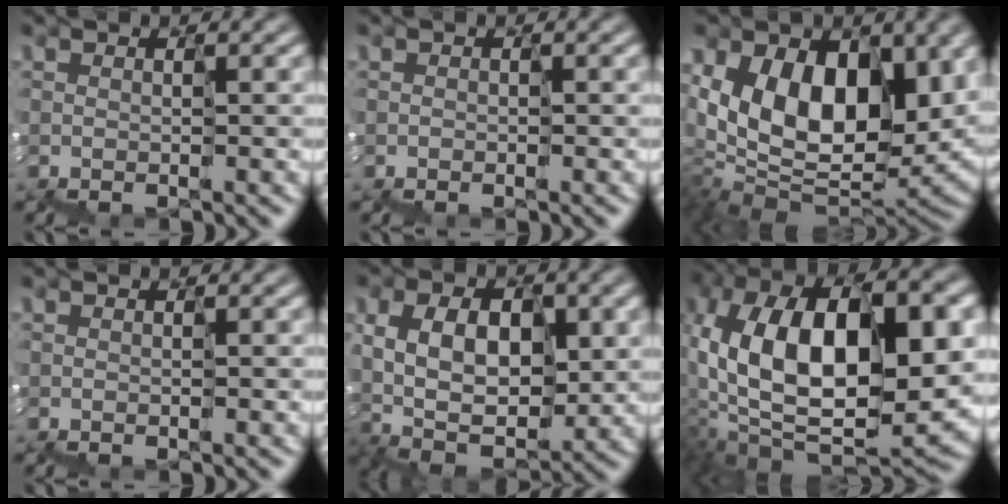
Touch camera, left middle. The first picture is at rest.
{"total": 0.9, "force": [-0.7, 0.4, 0.2], "torque": [-0.006, 0.000, -0.014]}
{"total": 7.9, "force": [2.8, 5.2, 5.2], "torque": [-0.079, -0.019, 0.055]}
{"total": 0.0}
{"total": 4.4, "force": [0.7, 3.2, 3.0], "torque": [-0.055, 0.006, 0.014]}
{"total": 12.0, "force": [0.8, 5.9, 10.5], "torque": [-0.185, 0.018, 0.009]}